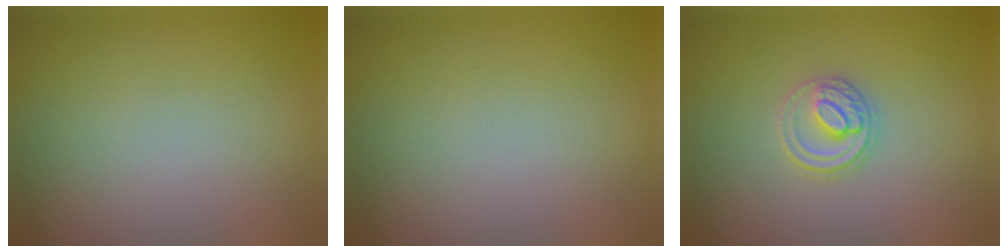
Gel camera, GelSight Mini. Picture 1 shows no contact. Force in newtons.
{"total": 0.0}
{"total": 2.8, "press": 2.8, "slide": 0.3}